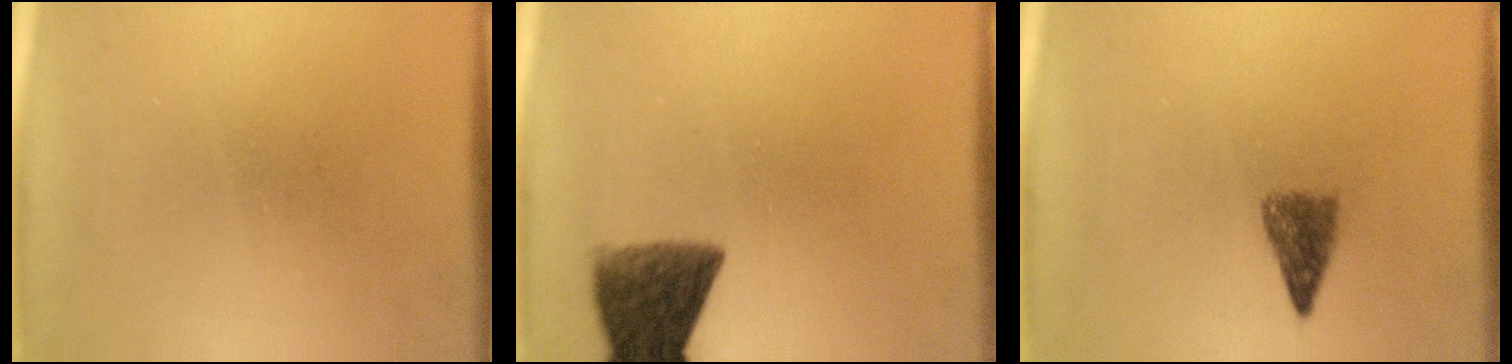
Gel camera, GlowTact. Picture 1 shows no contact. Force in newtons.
{"total": 8.9}
{"total": 2.9}